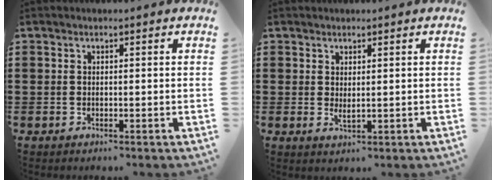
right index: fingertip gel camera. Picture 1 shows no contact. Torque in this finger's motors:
{"motor_torque": [0.59, 0.93, 0.05, 0.00]}